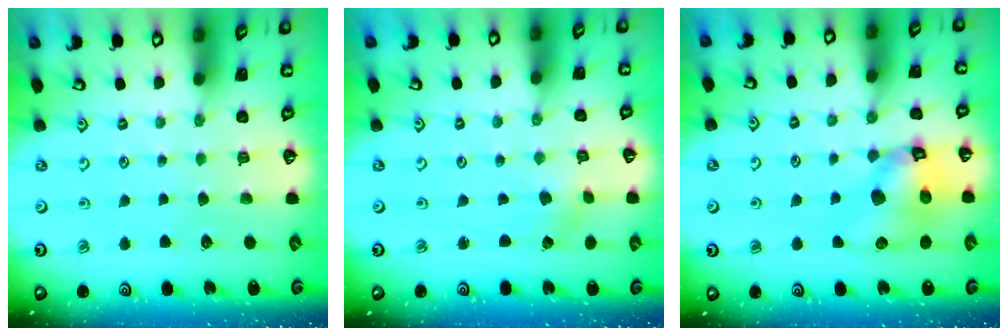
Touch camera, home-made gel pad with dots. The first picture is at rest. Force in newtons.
{"total": 0.6, "press": 0.6, "slide": 0.1}
{"total": 12.6, "press": 12.5, "slide": 1.6}